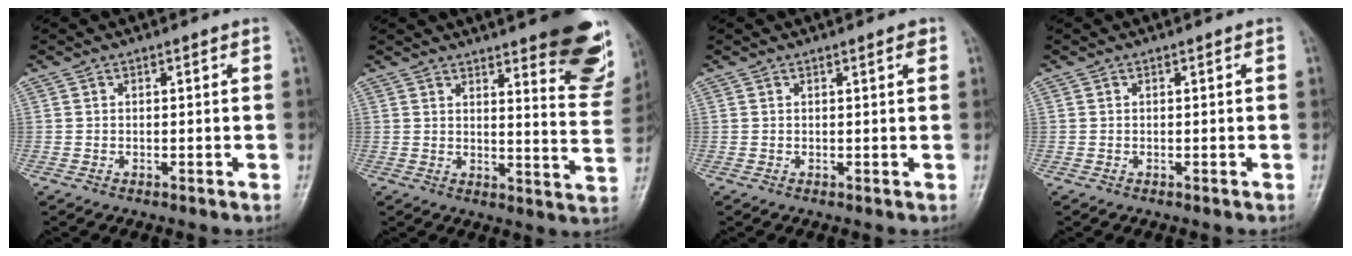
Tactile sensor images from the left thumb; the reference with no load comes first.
{"total": 18.0, "force": [11.5, 4.6, 13.1], "torque": [-0.130, -0.073, 0.136]}
{"total": 1.2, "force": [0.6, 0.3, 1.0], "torque": [-0.013, 0.000, 0.006]}
{"total": 0.0}